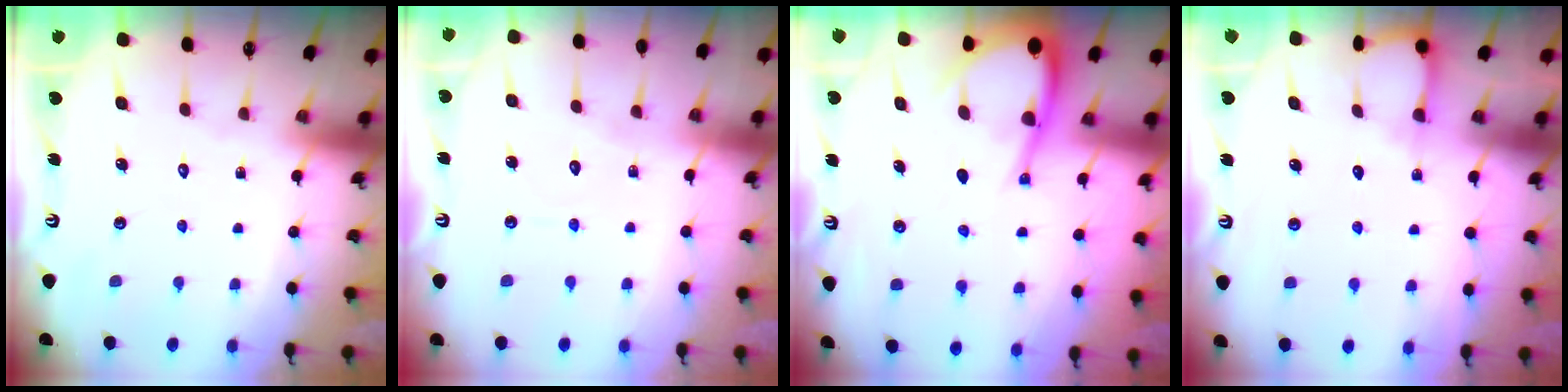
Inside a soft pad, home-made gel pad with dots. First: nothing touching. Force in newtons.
{"total": 4.0, "press": 4.0, "slide": 0.3}
{"total": 8.7, "press": 8.7, "slide": 1.0}
{"total": 4.2, "press": 4.1, "slide": 0.4}